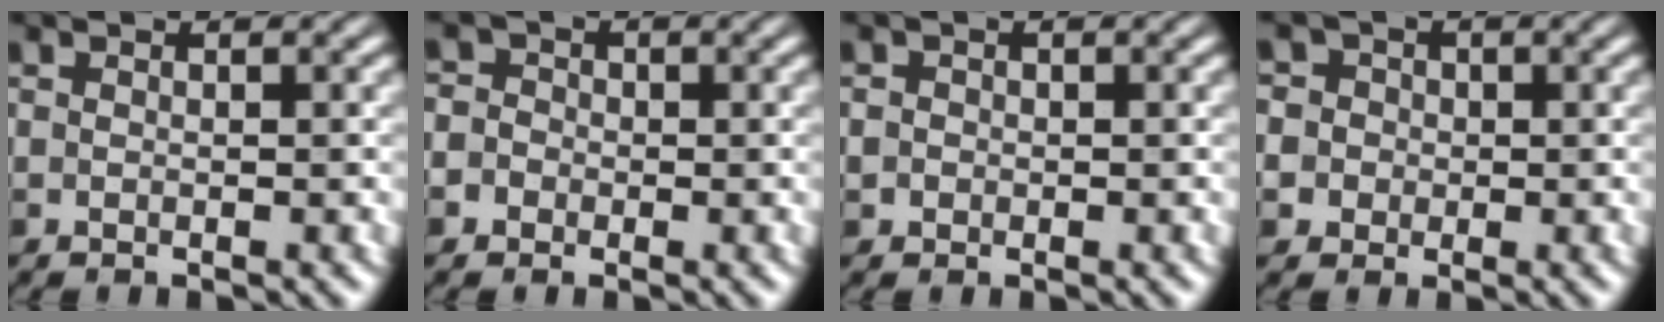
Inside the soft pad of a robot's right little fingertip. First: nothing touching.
{"total": 3.4, "force": [-0.4, 3.1, 1.2], "torque": [-0.025, 0.015, -0.027]}
{"total": 1.0, "force": [-0.2, 1.0, 0.1], "torque": [-0.007, -0.001, -0.009]}
{"total": 7.2, "force": [2.9, 6.0, 2.7], "torque": [-0.063, 0.023, 0.027]}